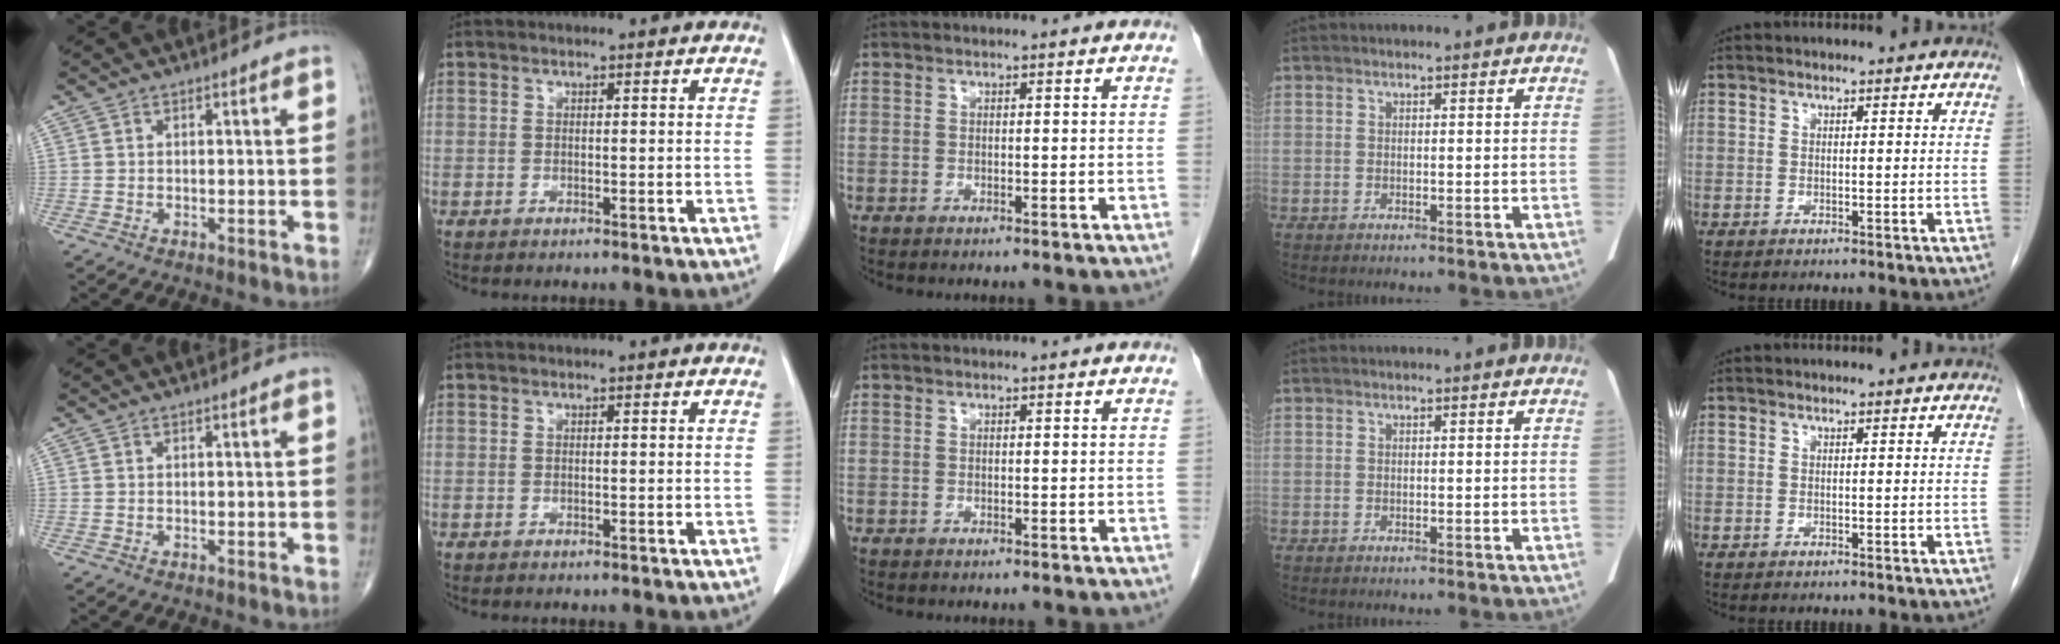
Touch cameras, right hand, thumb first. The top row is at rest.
{}